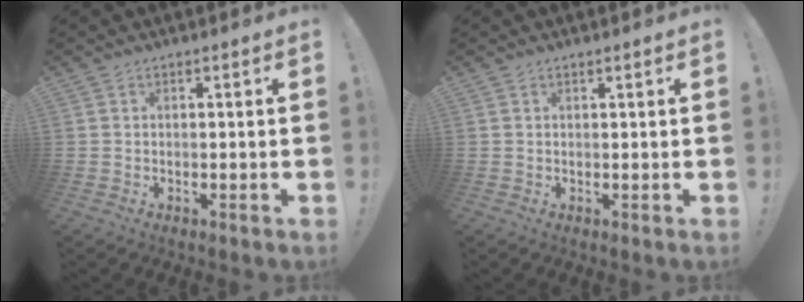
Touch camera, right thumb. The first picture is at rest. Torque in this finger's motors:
{"motor_torque": [0.26, -0.27, 0.01, -0.04, 0.08]}